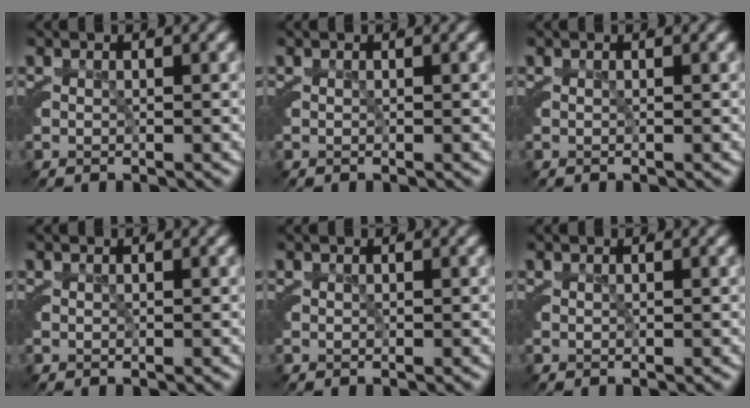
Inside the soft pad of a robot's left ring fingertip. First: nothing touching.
{"total": 0.0}
{"total": 0.0}
{"total": 0.0}
{"total": 0.0}
{"total": 0.0}